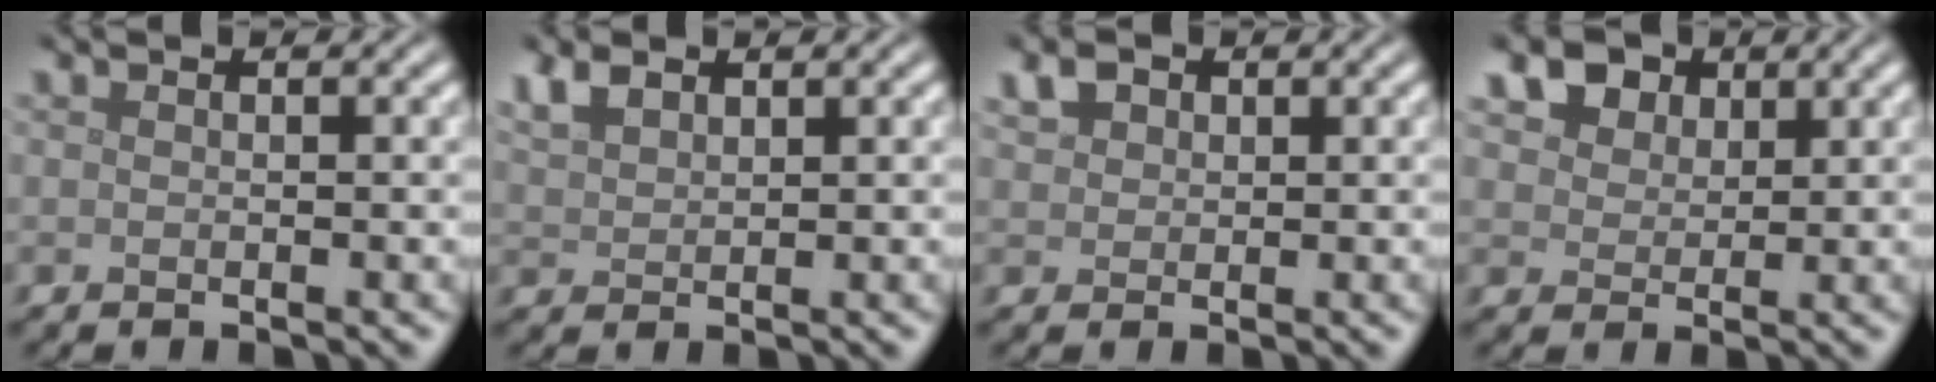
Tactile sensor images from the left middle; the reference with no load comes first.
{"total": 2.6, "force": [1.8, 1.3, 1.3], "torque": [-0.034, 0.005, 0.041]}
{"total": 1.7, "force": [0.9, 1.3, 0.6], "torque": [-0.014, 0.004, 0.015]}
{"total": 7.8, "force": [4.8, 5.0, 3.6], "torque": [-0.088, 0.015, 0.073]}